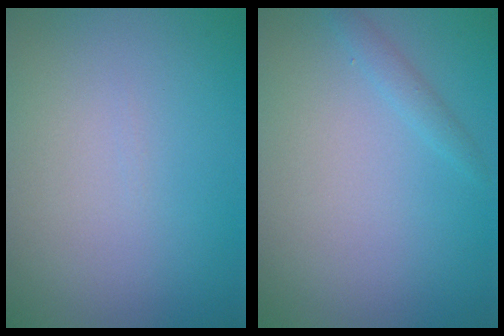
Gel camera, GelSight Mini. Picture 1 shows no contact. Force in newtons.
{"total": 1.1, "press": 1.1, "slide": 0.1}